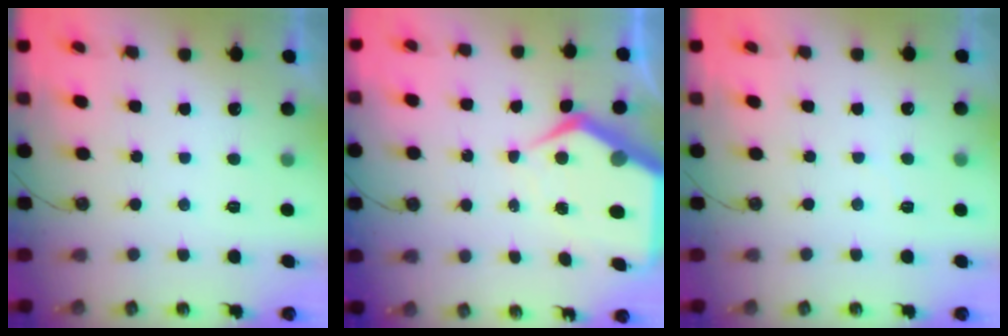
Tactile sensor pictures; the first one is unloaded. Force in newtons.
{"total": 10.0, "press": 9.9, "slide": 0.9}
{"total": 2.4, "press": 2.4, "slide": 0.4}